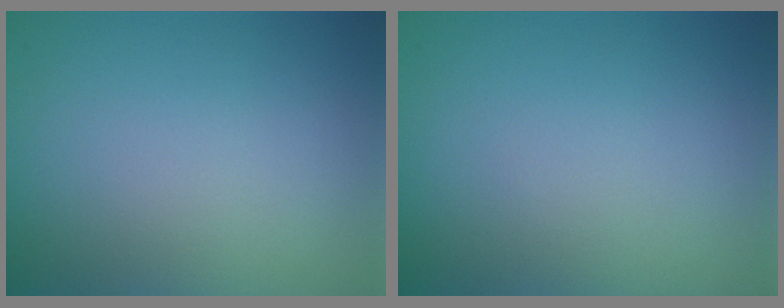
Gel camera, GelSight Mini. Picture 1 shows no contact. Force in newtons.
{"total": 0.0}